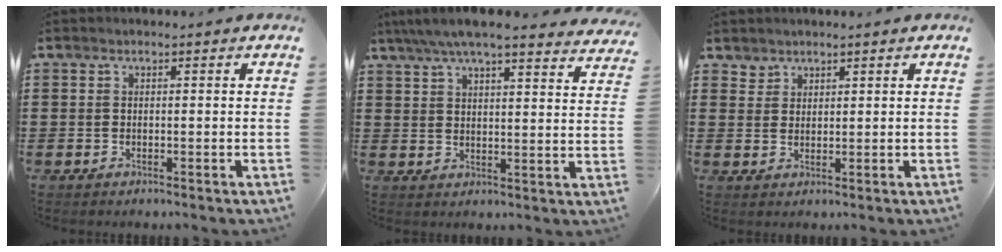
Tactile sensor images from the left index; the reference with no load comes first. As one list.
[{"total": 5.9, "force": [5.3, 0.0, 2.6], "torque": [-0.067, -0.021, 0.092]}, {"total": 1.9, "force": [1.7, 0.9, -0.1], "torque": [-0.003, 0.002, 0.035]}]